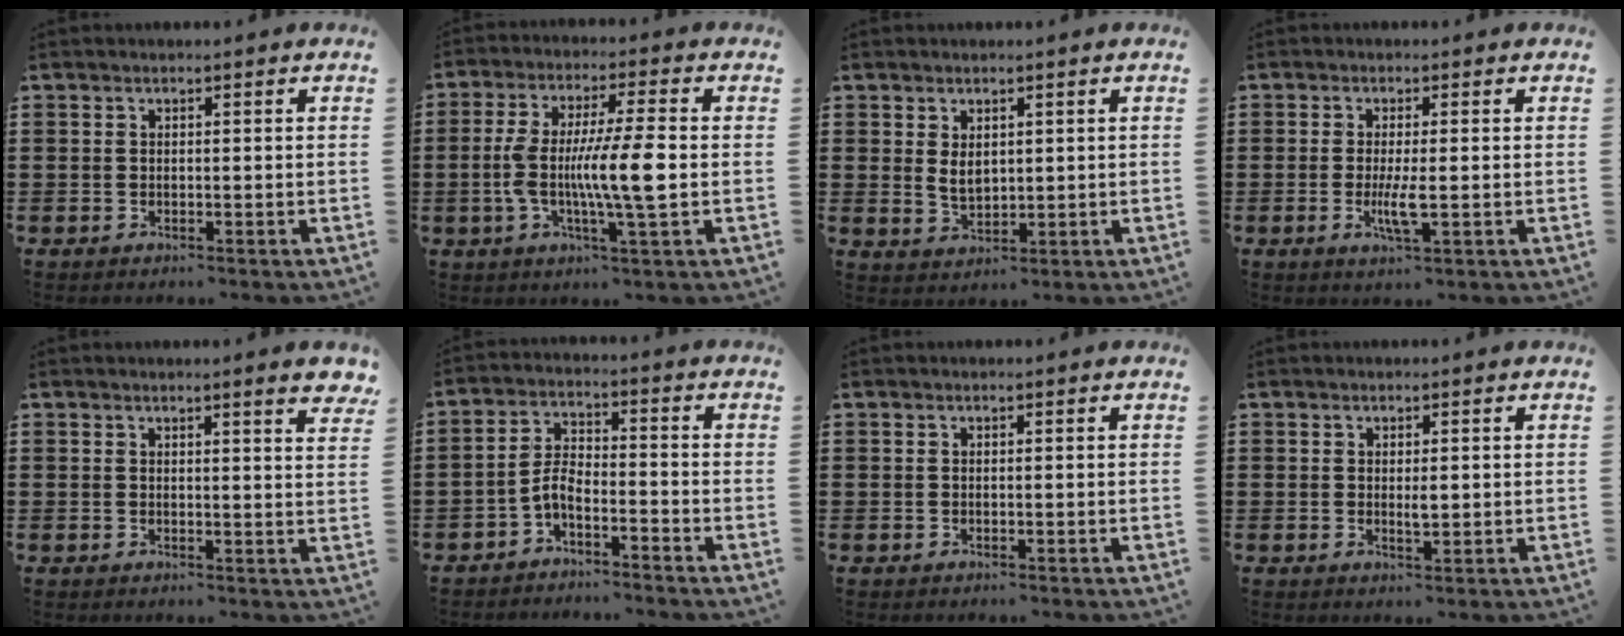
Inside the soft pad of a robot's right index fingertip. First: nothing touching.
{"total": 10.0, "force": [-1.2, 1.0, 9.8], "torque": [-0.191, -0.008, -0.029]}
{"total": 2.9, "force": [1.0, 1.8, 2.0], "torque": [-0.035, 0.002, 0.018]}
{"total": 3.9, "force": [-0.7, 0.5, 3.8], "torque": [-0.081, -0.009, -0.017]}
{"total": 2.8, "force": [2.3, 0.0, 1.7], "torque": [-0.031, -0.004, 0.040]}
{"total": 3.9, "force": [-3.1, 1.1, 2.2], "torque": [-0.057, 0.002, -0.068]}
{"total": 0.0}
{"total": 1.7, "force": [0.2, 0.6, 1.6], "torque": [-0.031, 0.002, 0.003]}